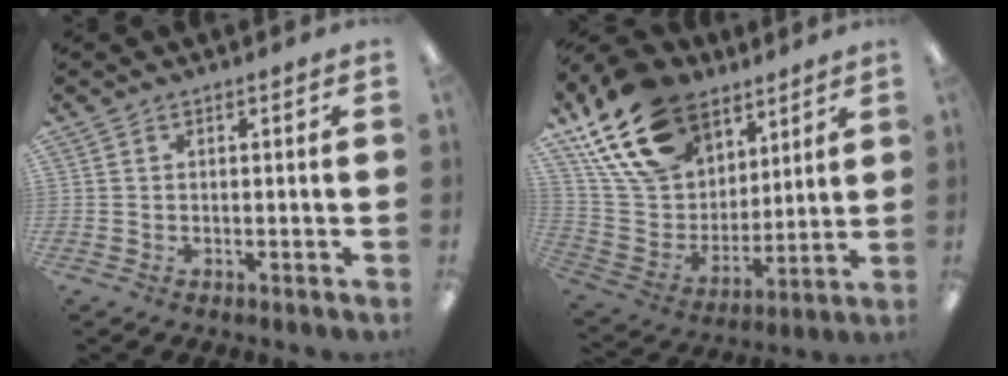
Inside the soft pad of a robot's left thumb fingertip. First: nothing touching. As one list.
[{"total": 21.5, "force": [14.0, 12.9, 9.8], "torque": [-0.202, -0.063, 0.265]}]